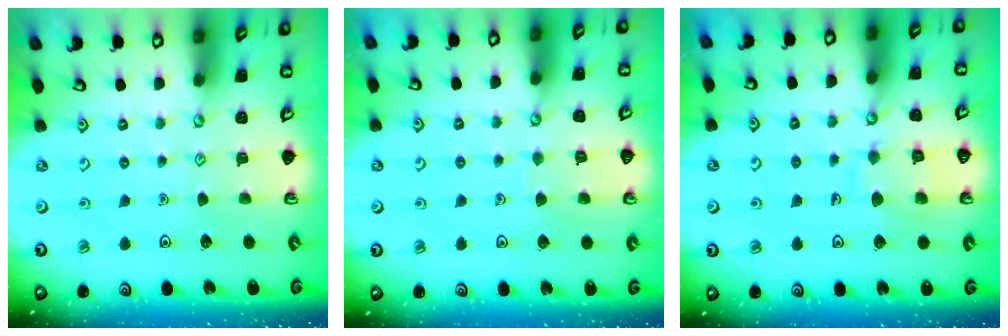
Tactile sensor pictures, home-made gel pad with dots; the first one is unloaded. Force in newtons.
{"total": 4.7, "press": 4.7, "slide": 0.4}
{"total": 9.2, "press": 9.2, "slide": 0.7}